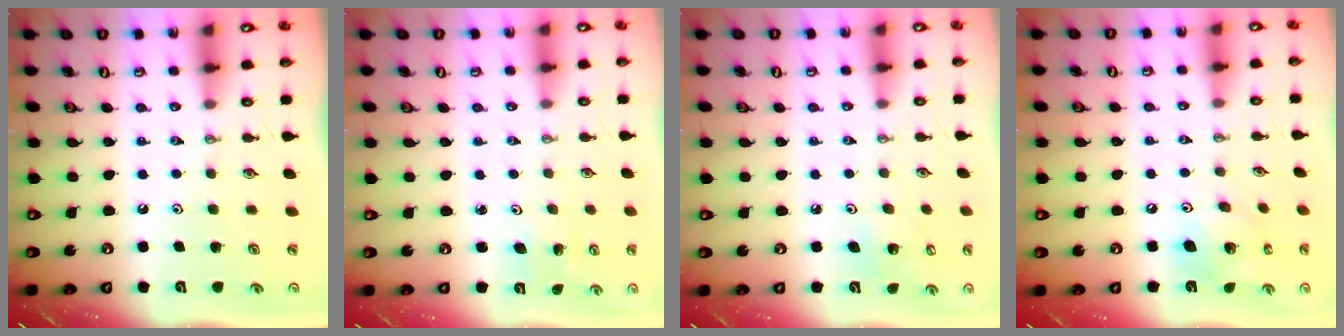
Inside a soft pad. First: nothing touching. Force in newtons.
{"total": 3.8, "press": 3.8, "slide": 0.4}
{"total": 5.4, "press": 5.3, "slide": 0.5}
{"total": 12.4, "press": 12.3, "slide": 1.3}